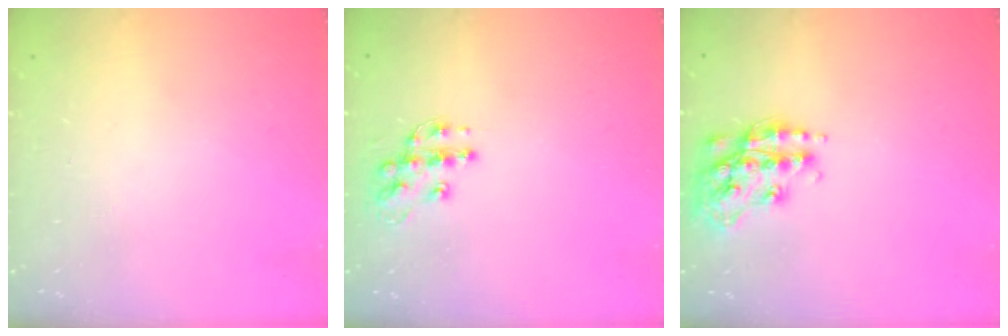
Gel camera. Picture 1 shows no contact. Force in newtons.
{"total": 10.7, "press": 10.7, "slide": 0.6}
{"total": 15.9, "press": 15.9, "slide": 0.9}